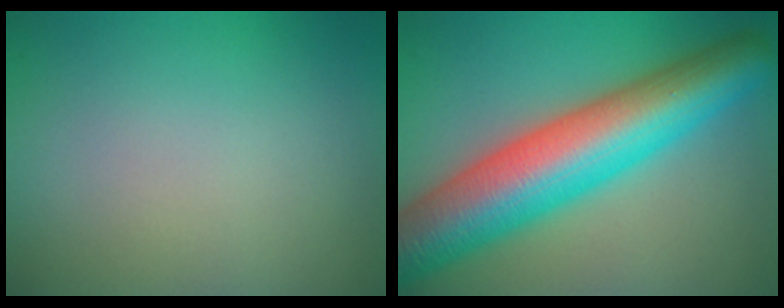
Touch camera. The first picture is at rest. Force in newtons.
{"total": 11.9, "press": 11.9, "slide": 0.2}